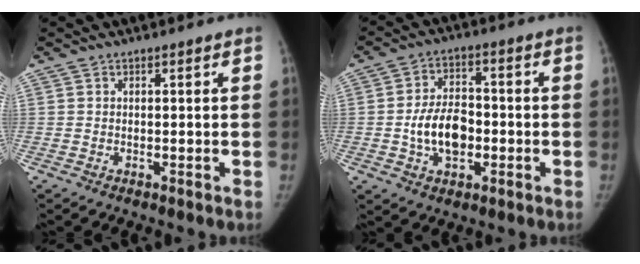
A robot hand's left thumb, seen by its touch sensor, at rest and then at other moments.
{"total": 10.1, "force": [-1.9, 6.6, 7.4], "torque": [-0.110, 0.017, -0.036]}